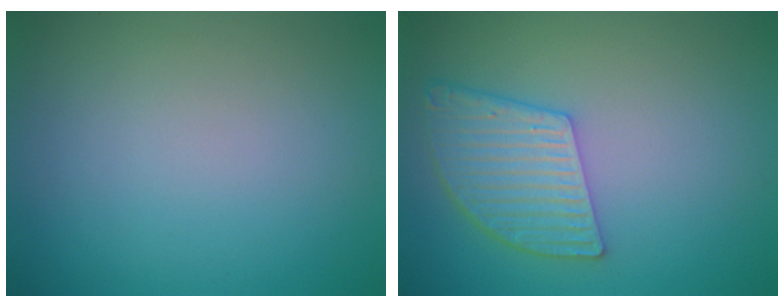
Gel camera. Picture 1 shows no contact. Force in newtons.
{"total": 5.1, "press": 4.2, "slide": 2.9}